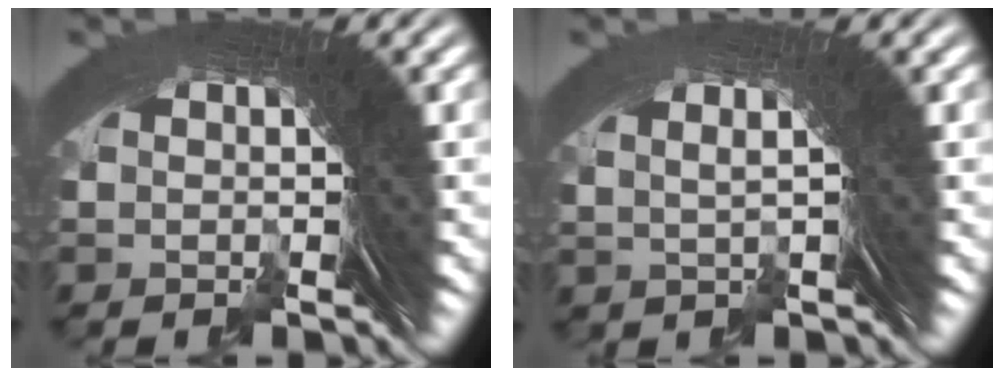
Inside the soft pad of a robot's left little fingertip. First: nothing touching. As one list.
[{"total": 3.2, "force": [1.7, 0.0, 2.7], "torque": [-0.030, 0.013, 0.026]}]